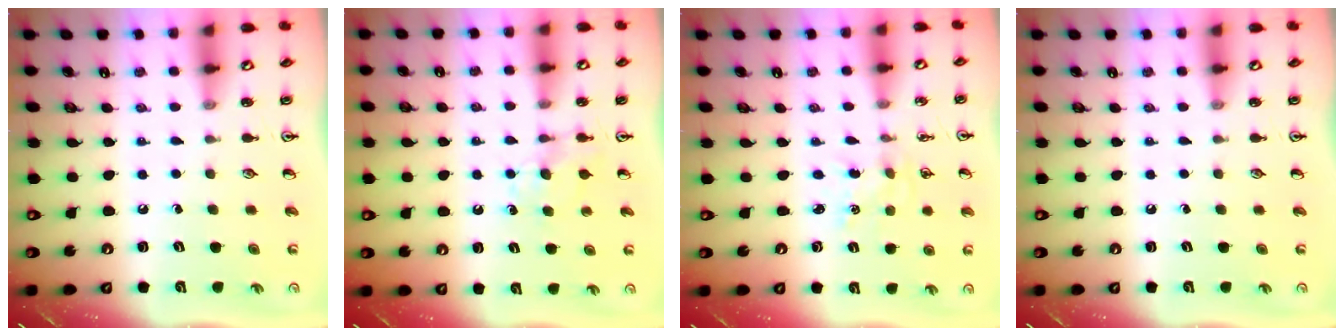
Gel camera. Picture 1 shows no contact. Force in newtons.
{"total": 4.5, "press": 4.4, "slide": 0.6}
{"total": 0.6, "press": 0.6, "slide": 0.1}
{"total": 0.0}